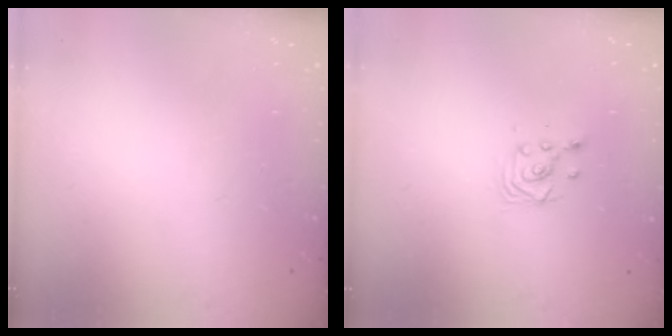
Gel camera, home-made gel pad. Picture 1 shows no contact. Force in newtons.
{"total": 3.3, "press": 3.2, "slide": 0.6}